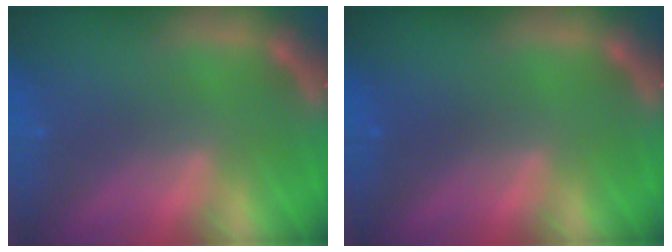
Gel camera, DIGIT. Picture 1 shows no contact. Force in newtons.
{"total": 1.0}